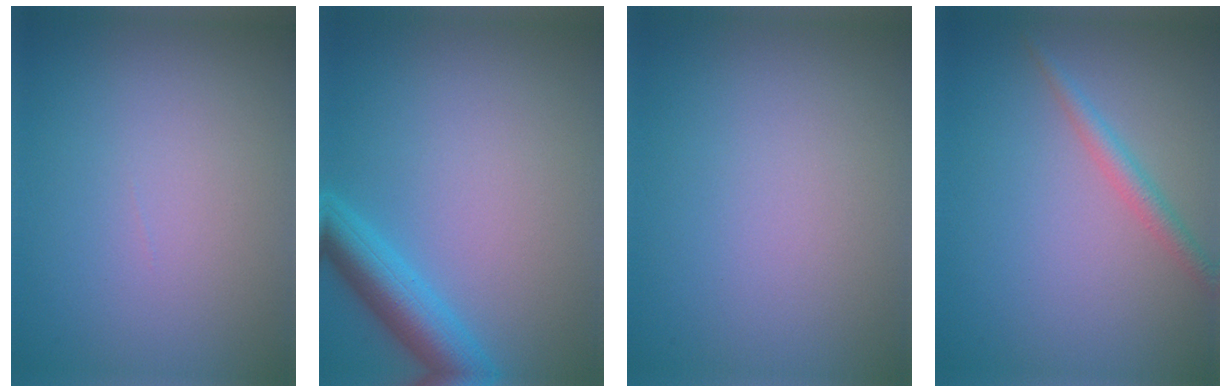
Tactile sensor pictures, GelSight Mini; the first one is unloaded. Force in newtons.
{"total": 4.5, "press": 4.5, "slide": 0.2}
{"total": 0.0}
{"total": 1.8, "press": 1.8, "slide": 0.0}